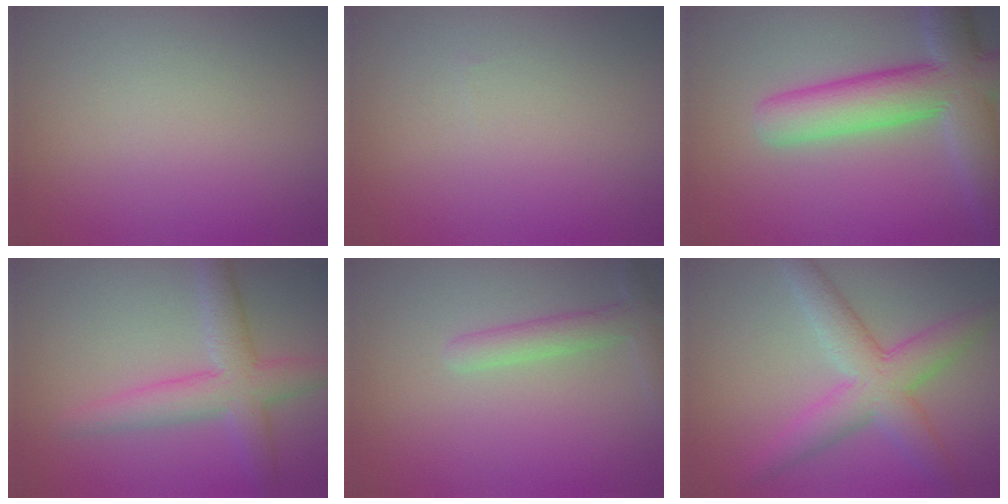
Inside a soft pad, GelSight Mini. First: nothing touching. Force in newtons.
{"total": 0.0}
{"total": 8.6, "press": 8.6, "slide": 0.7}
{"total": 4.7, "press": 4.7, "slide": 0.1}
{"total": 2.4, "press": 2.4, "slide": 0.1}
{"total": 5.6, "press": 5.6, "slide": 0.2}